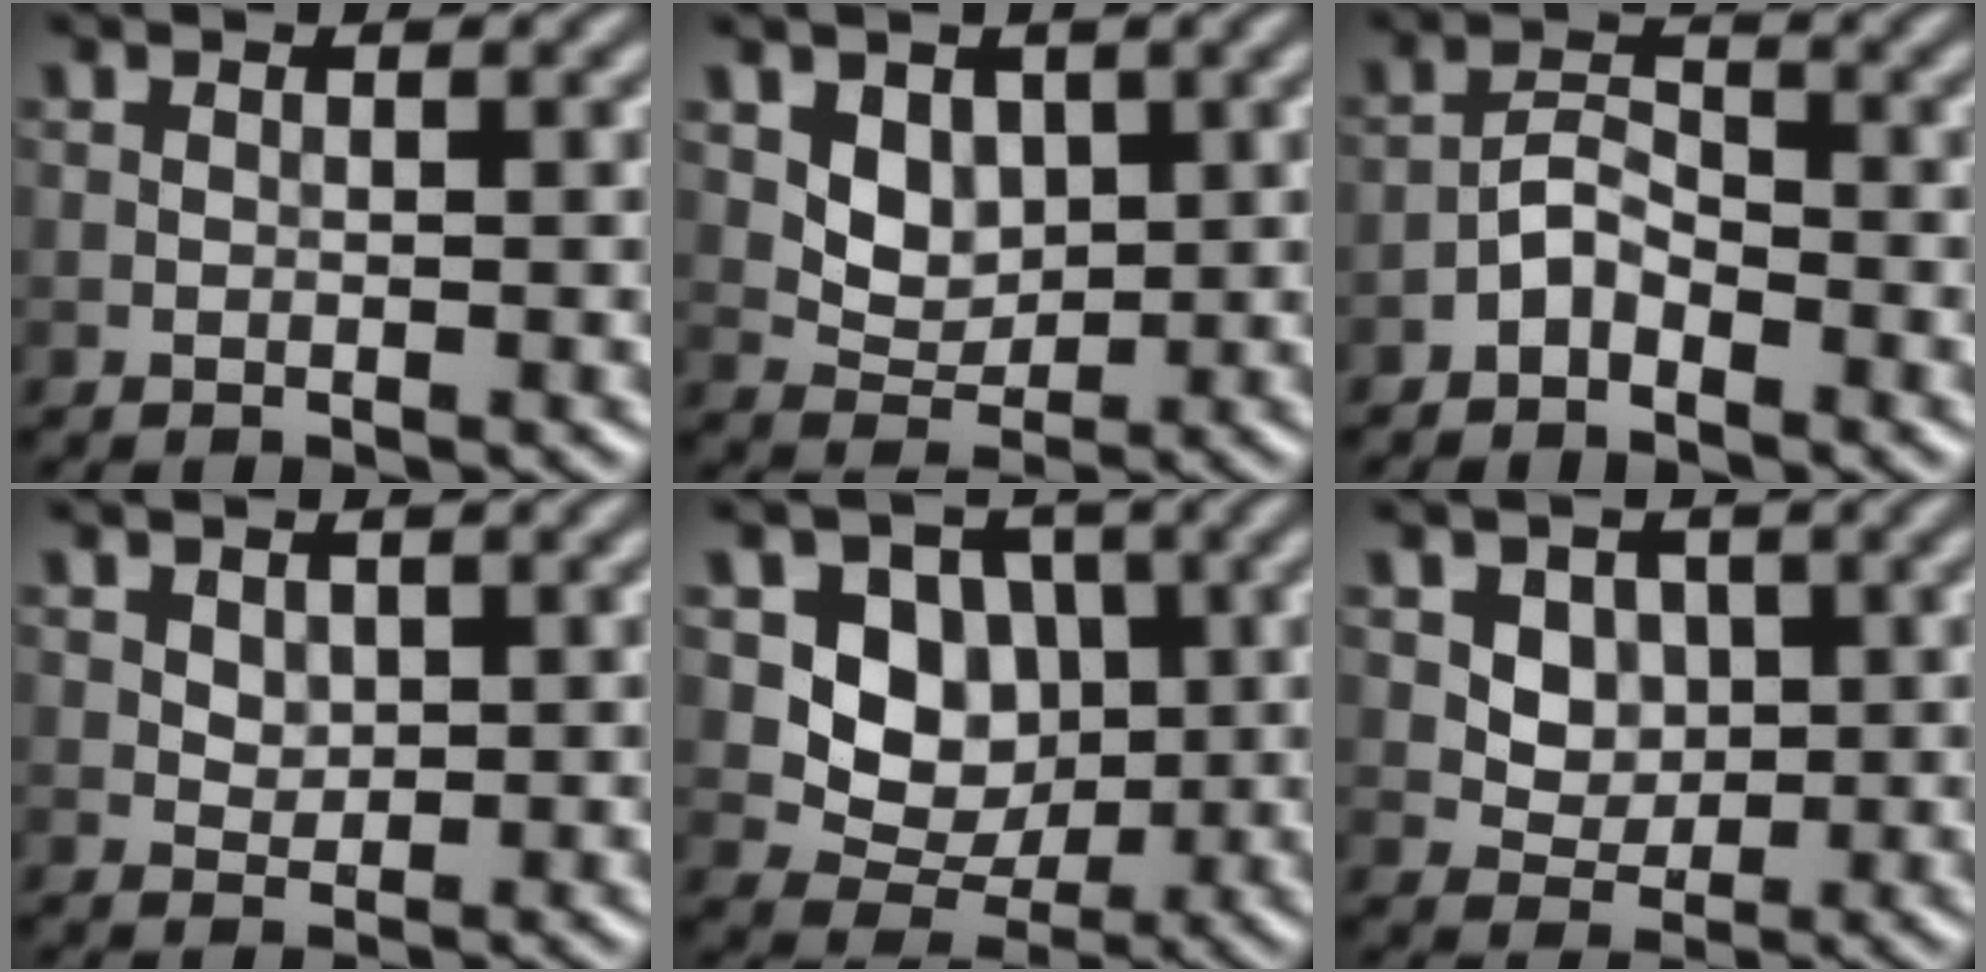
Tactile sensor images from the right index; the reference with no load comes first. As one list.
[{"total": 3.0, "force": [1.0, 2.4, 1.6], "torque": [-0.031, -0.013, 0.024]}, {"total": 2.4, "force": [-1.7, 1.1, 1.2], "torque": [-0.018, 0.013, -0.036]}, {"total": 1.2, "force": [0.5, 0.9, 0.5], "torque": [-0.009, -0.003, 0.012]}, {"total": 5.7, "force": [0.7, 4.8, 3.0], "torque": [-0.045, -0.005, 0.006]}, {"total": 3.2, "force": [1.0, 2.6, 1.6], "torque": [-0.033, -0.012, 0.038]}]